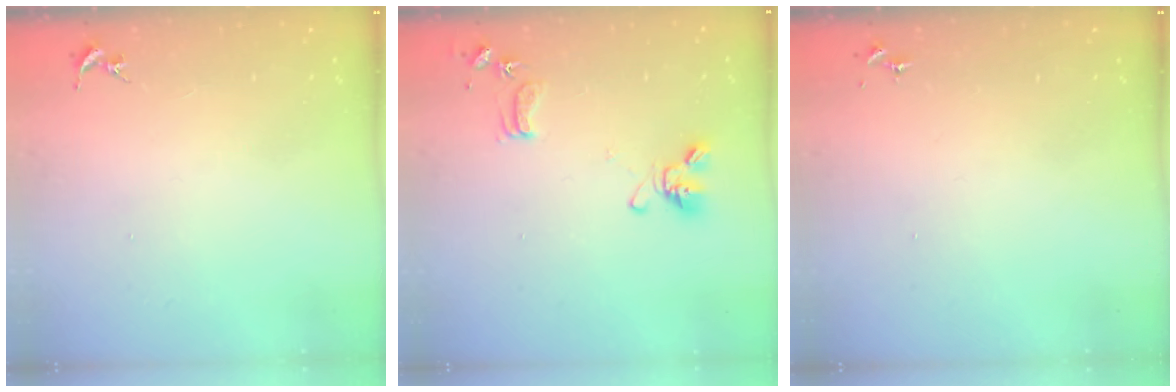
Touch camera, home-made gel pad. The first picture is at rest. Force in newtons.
{"total": 13.7, "press": 13.6, "slide": 2.1}
{"total": 0.0}